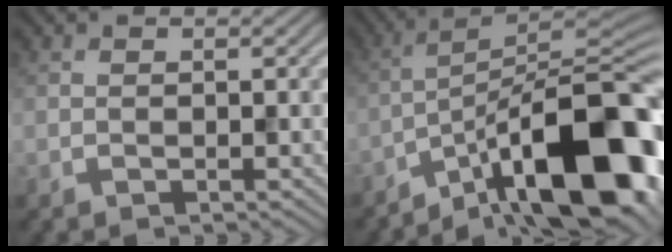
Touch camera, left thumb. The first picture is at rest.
{"total": 16.5, "force": [-9.7, 5.1, 12.3], "torque": [-0.175, 0.012, -0.166]}